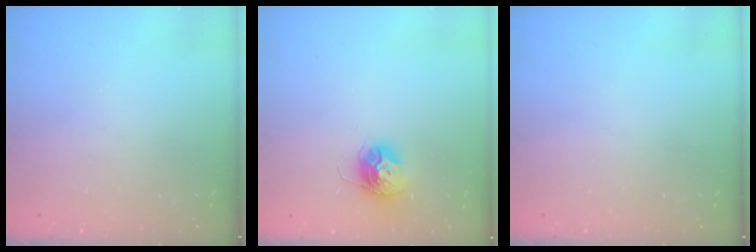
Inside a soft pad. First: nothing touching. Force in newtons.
{"total": 11.4, "press": 11.3, "slide": 0.8}
{"total": 0.0}